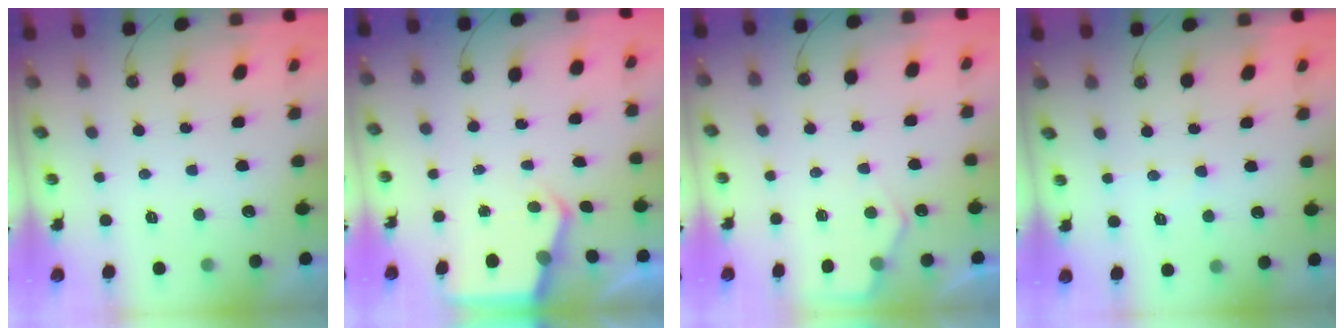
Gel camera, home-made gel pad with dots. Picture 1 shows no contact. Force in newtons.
{"total": 3.9, "press": 3.9, "slide": 0.5}
{"total": 4.7, "press": 4.6, "slide": 0.5}
{"total": 3.6, "press": 3.5, "slide": 0.6}